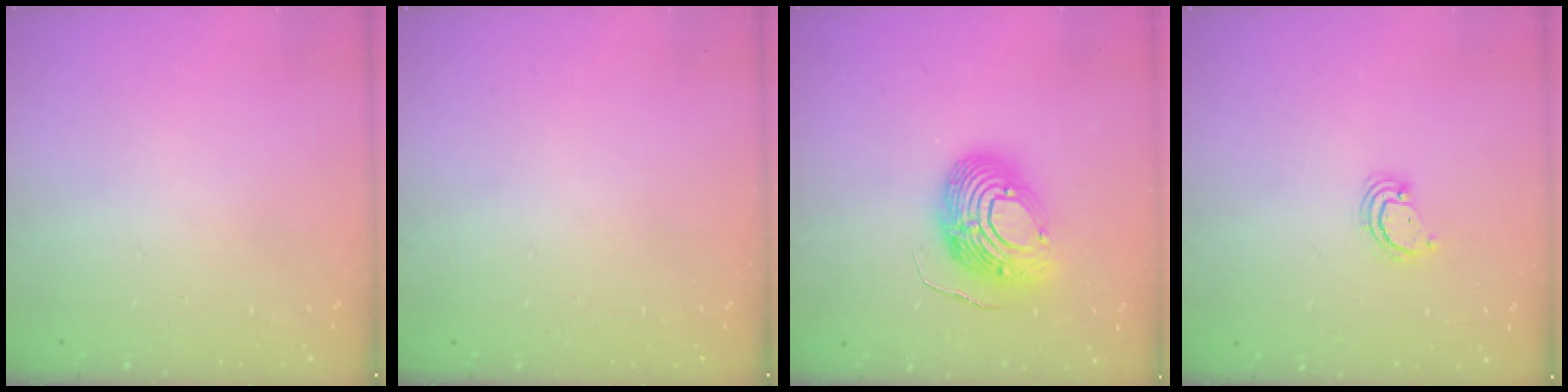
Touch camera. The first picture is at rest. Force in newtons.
{"total": 0.0}
{"total": 13.7, "press": 13.7, "slide": 1.2}
{"total": 2.9, "press": 2.8, "slide": 0.3}